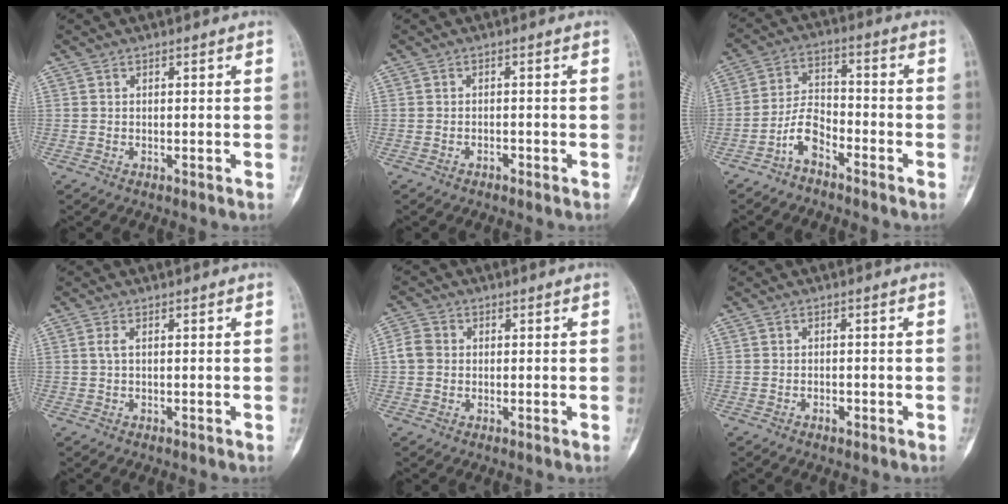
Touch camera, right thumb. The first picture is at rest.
{"total": 1.0, "force": [-0.8, 0.5, 0.4], "torque": [-0.008, 0.005, -0.013]}
{"total": 6.4, "force": [-4.3, 3.0, 3.7], "torque": [-0.068, 0.044, -0.091]}
{"total": 1.1, "force": [0.2, 0.3, 1.0], "torque": [-0.029, 0.004, 0.004]}
{"total": 3.4, "force": [-0.1, 3.0, 1.7], "torque": [-0.029, 0.009, -0.008]}
{"total": 1.2, "force": [-0.7, 0.7, 0.8], "torque": [-0.012, 0.005, -0.012]}